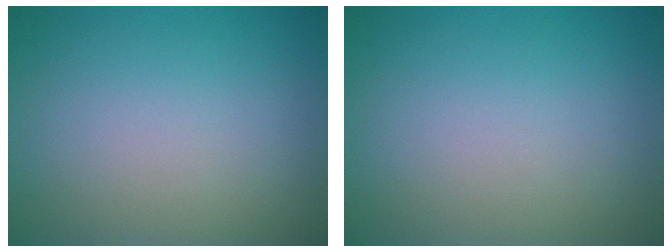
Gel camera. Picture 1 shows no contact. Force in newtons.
{"total": 0.0}